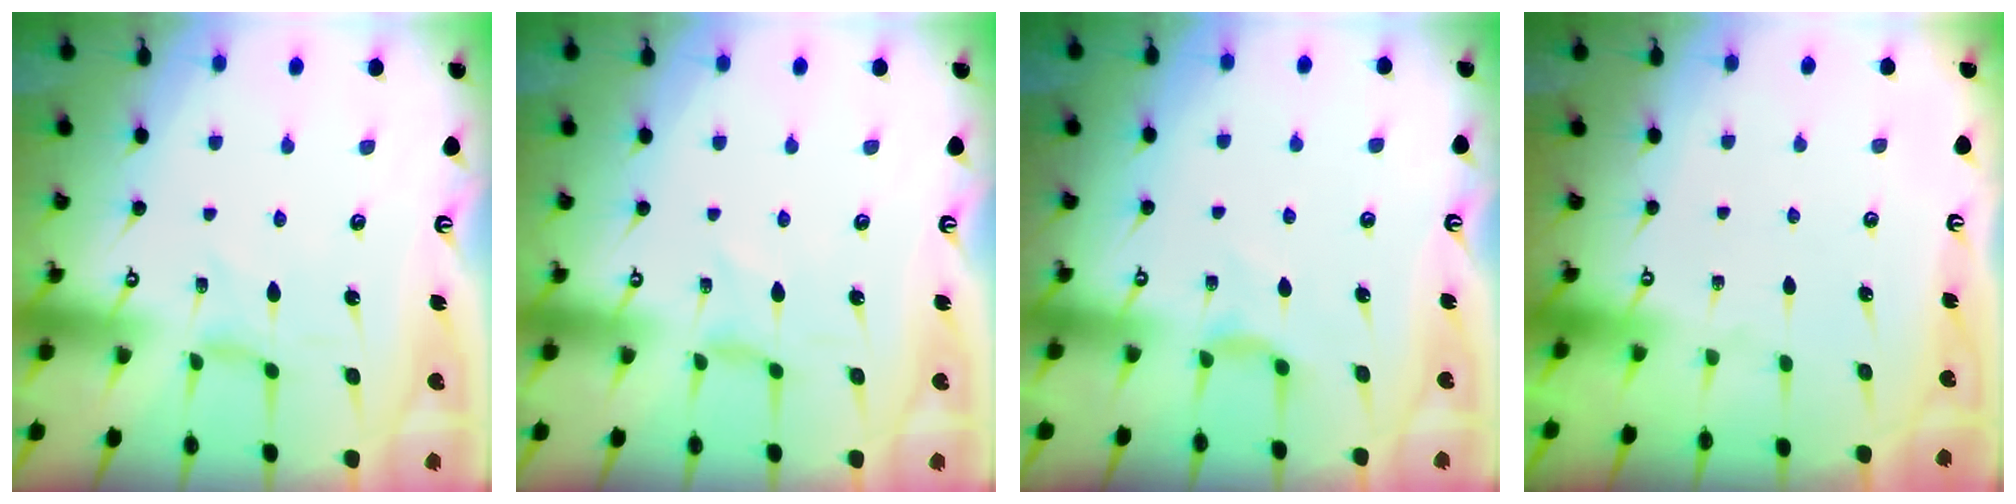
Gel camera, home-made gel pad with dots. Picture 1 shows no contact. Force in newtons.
{"total": 0.0}
{"total": 5.9, "press": 5.8, "slide": 0.8}
{"total": 0.0}